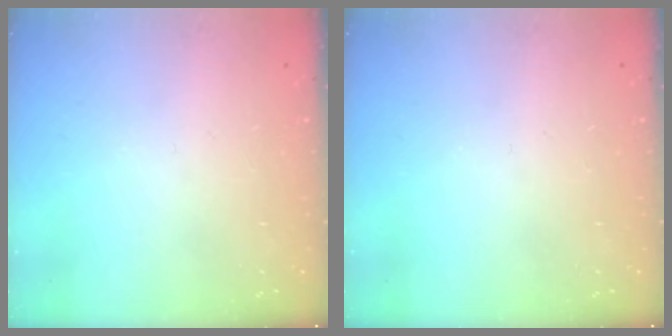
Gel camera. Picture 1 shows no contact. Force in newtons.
{"total": 0.0}